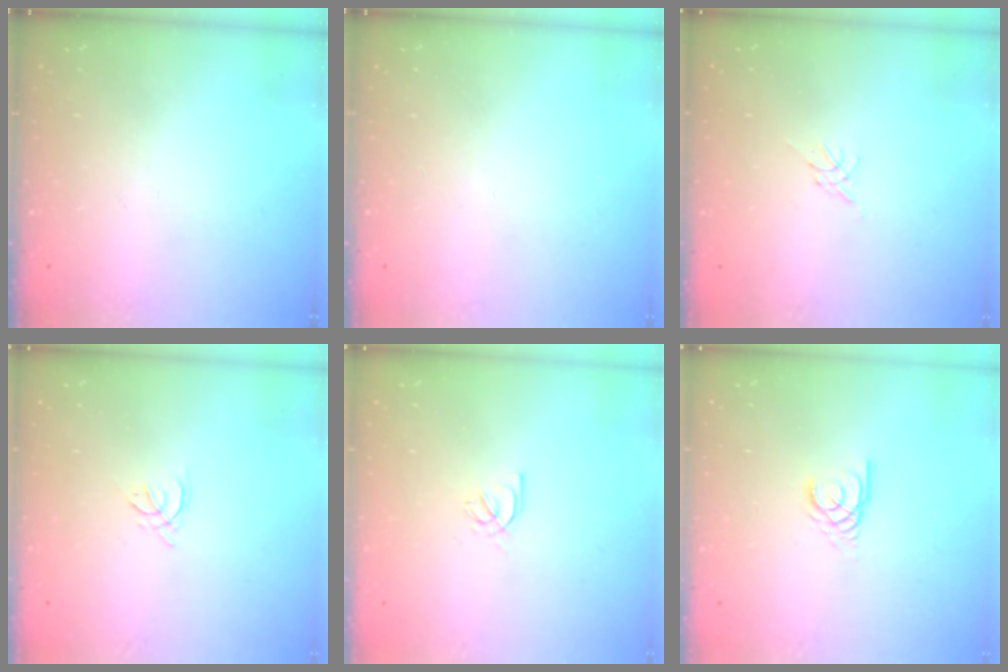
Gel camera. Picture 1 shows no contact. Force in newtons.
{"total": 0.0}
{"total": 0.0}
{"total": 1.5, "press": 1.4, "slide": 0.6}
{"total": 2.2, "press": 2.2, "slide": 0.0}
{"total": 2.9, "press": 2.9, "slide": 0.2}